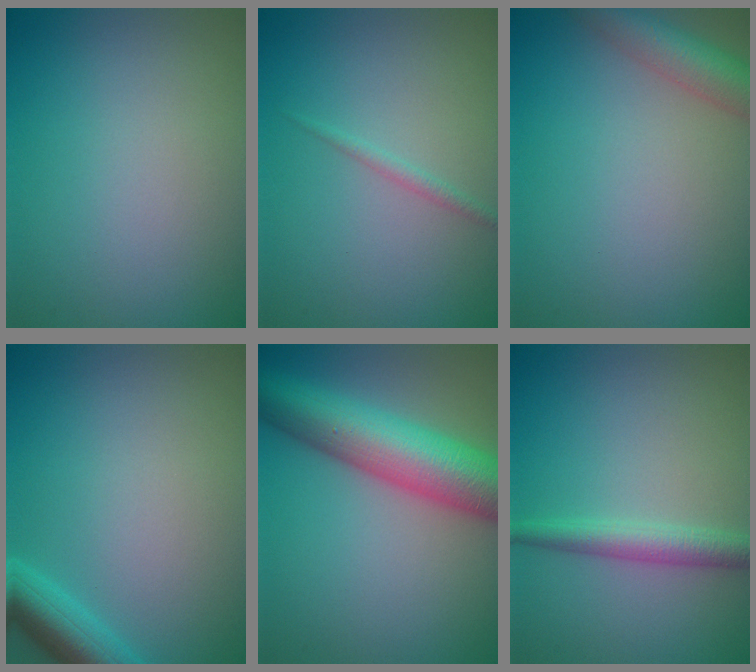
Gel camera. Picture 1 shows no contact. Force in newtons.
{"total": 0.9, "press": 0.9, "slide": 0.1}
{"total": 4.4, "press": 4.4, "slide": 0.3}
{"total": 4.2, "press": 4.2, "slide": 0.3}
{"total": 10.0, "press": 10.0, "slide": 0.4}
{"total": 2.6, "press": 2.6, "slide": 0.0}